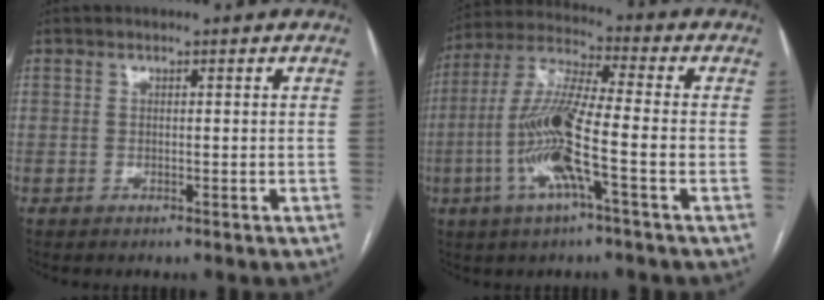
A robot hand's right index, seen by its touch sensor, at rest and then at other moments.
{"total": 12.7, "force": [-3.5, 0.8, 12.2], "torque": [-0.255, 0.000, -0.074]}